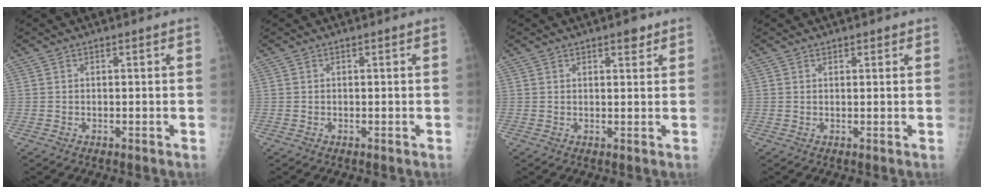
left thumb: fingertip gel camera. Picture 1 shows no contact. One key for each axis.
{"total": 0.0}
{"total": 2.3, "fx": 1.5, "fy": 1.0, "fz": 1.5, "tx": -0.012, "ty": -0.007, "tz": 0.020}
{"total": 1.0, "fx": 0.8, "fy": 0.6, "fz": 0.3, "tx": 0.006, "ty": -0.004, "tz": 0.007}